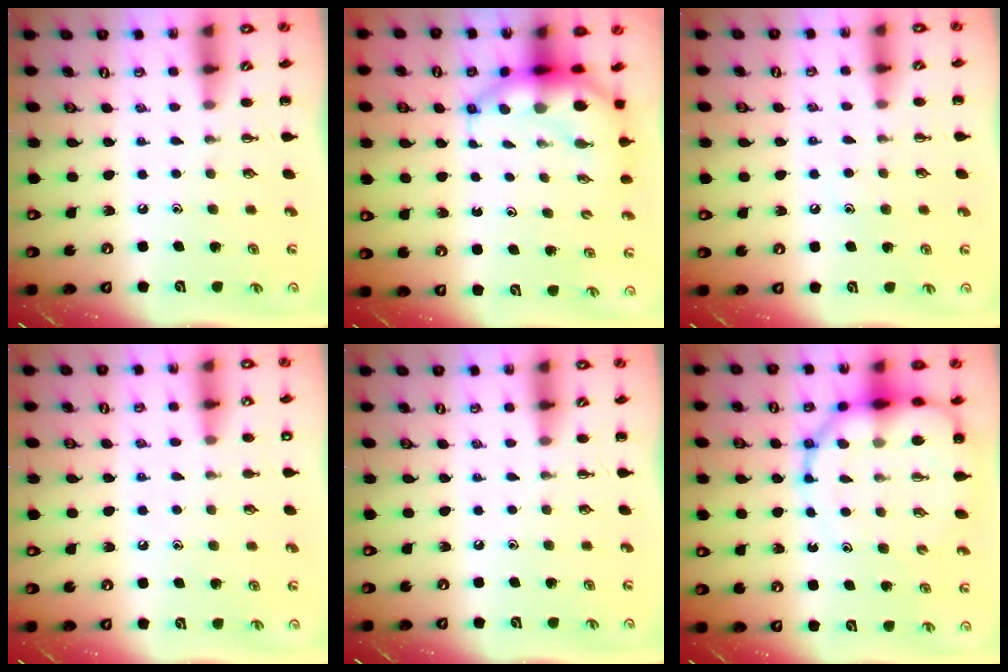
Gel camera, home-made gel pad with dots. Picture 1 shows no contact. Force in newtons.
{"total": 7.2, "press": 7.0, "slide": 1.8}
{"total": 6.0, "press": 5.9, "slide": 1.4}
{"total": 8.7, "press": 8.3, "slide": 2.4}
{"total": 0.0}
{"total": 13.3, "press": 12.8, "slide": 3.7}